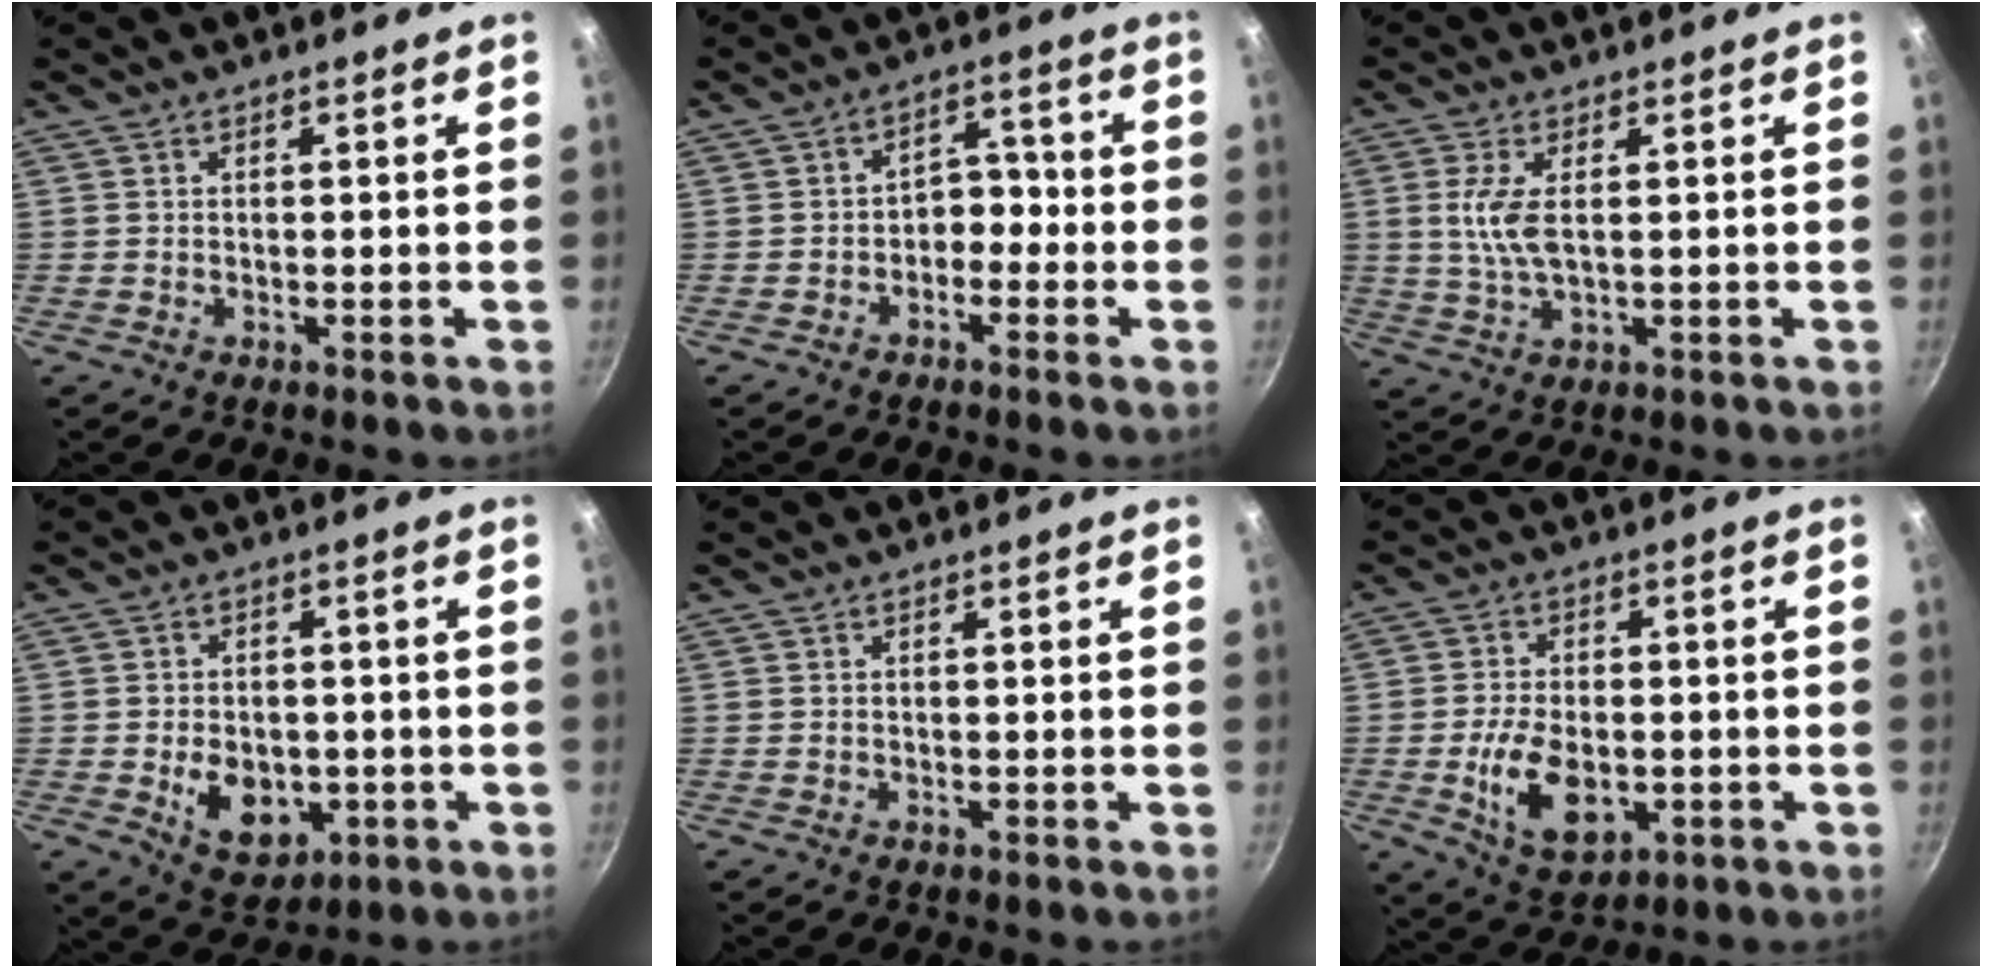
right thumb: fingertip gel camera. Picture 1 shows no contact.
{"total": 4.7, "force": [-1.6, 3.4, 2.8], "torque": [0.001, 0.031, -0.033]}
{"total": 6.3, "force": [1.0, 2.6, 5.6], "torque": [-0.120, -0.002, 0.021]}
{"total": 9.9, "force": [-2.1, 7.2, 6.5], "torque": [-0.072, -0.003, -0.018]}
{"total": 0.0}
{"total": 11.8, "force": [-2.4, 7.3, 8.9], "torque": [-0.148, 0.001, -0.030]}